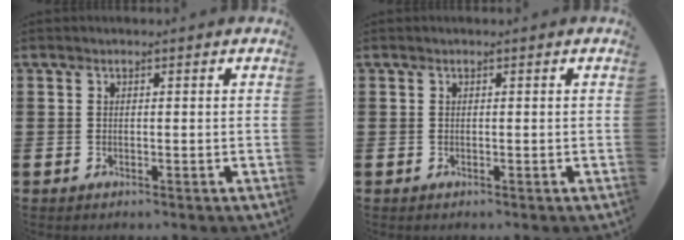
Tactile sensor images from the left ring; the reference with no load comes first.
{"total": 0.0}